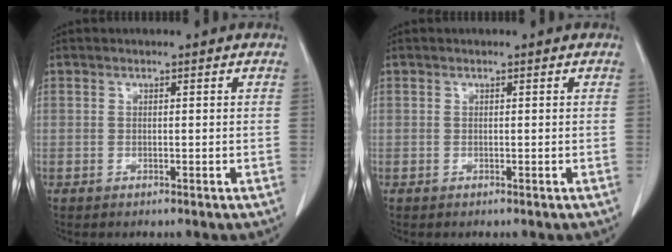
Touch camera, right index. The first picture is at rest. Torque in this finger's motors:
{"motor_torque": [0.00, 0.00, 0.00, 0.00]}